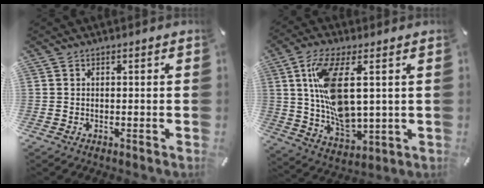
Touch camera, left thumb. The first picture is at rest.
{"total": 15.0, "force": [3.6, 7.3, 12.7], "torque": [-0.259, -0.013, 0.064]}